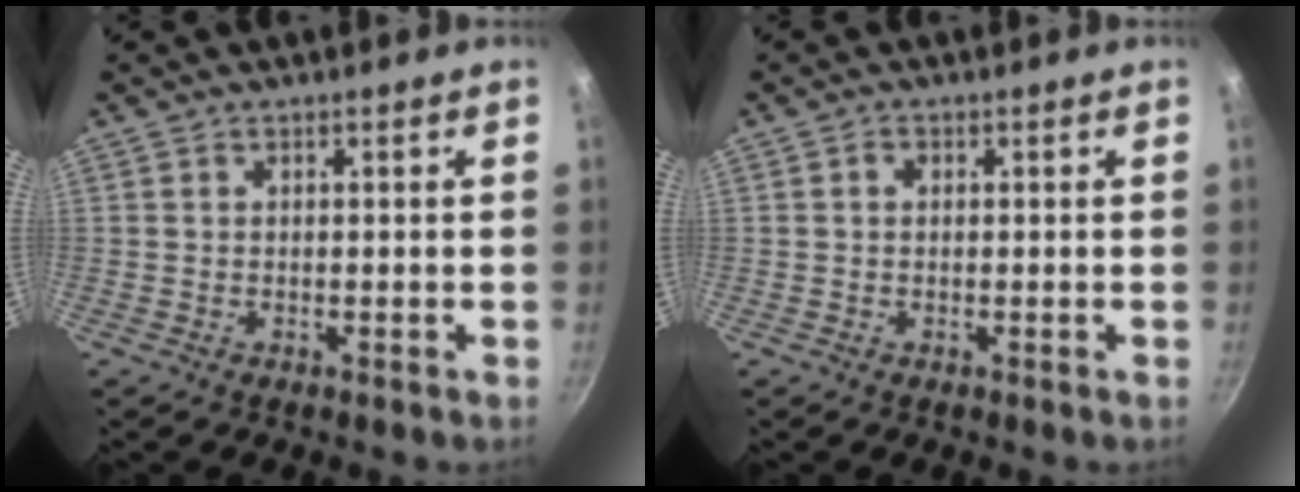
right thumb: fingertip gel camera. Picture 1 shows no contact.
{"total": 1.2, "force": [0.2, 0.9, 0.7], "torque": [-0.011, 0.006, 0.003]}